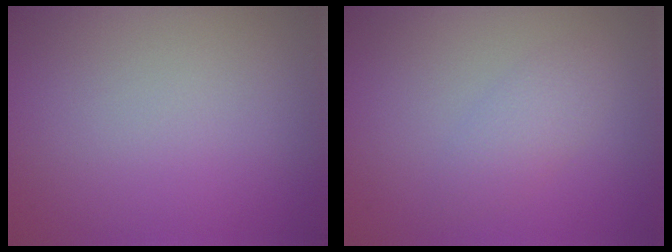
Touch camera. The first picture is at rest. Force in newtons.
{"total": 1.9, "press": 1.9, "slide": 0.2}